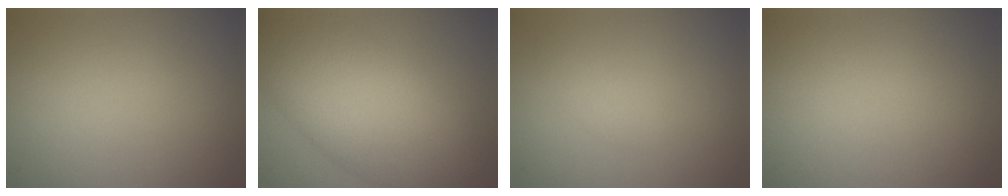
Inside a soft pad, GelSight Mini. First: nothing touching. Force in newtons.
{"total": 10.7, "press": 10.7, "slide": 0.1}
{"total": 1.0, "press": 1.0, "slide": 0.1}
{"total": 0.0}